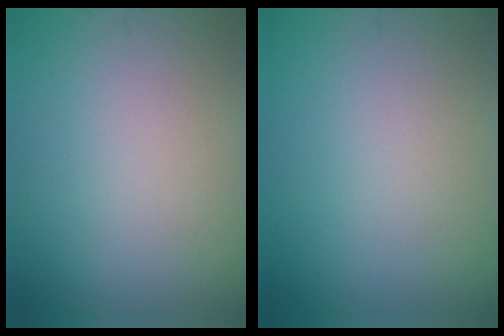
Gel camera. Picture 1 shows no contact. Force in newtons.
{"total": 0.0}